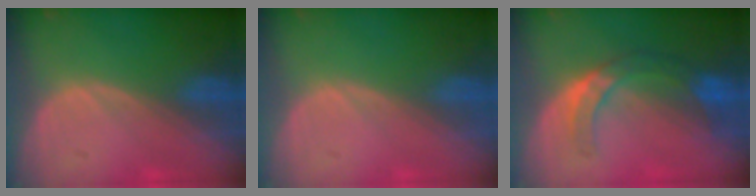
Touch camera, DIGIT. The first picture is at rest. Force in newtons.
{"total": 0.0}
{"total": 7.3, "press": 6.4, "slide": 3.5}